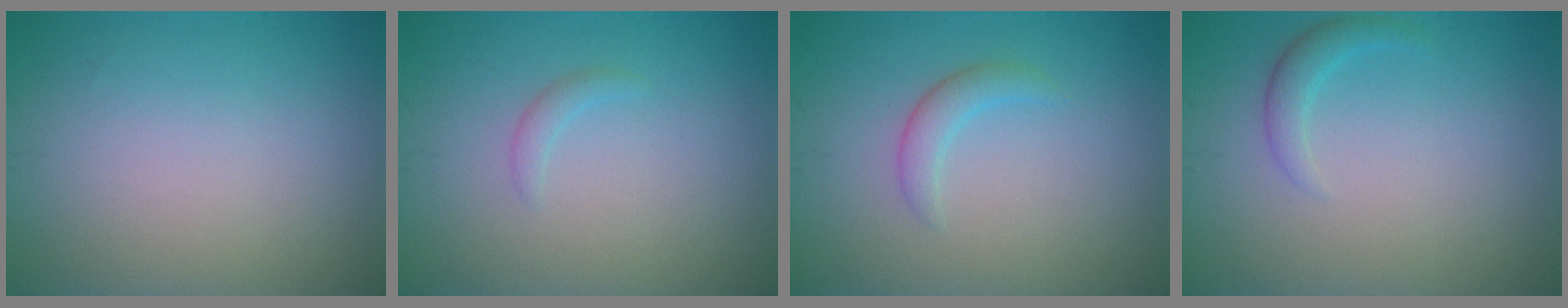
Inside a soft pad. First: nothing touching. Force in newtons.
{"total": 0.9, "press": 0.9, "slide": 0.2}
{"total": 1.7, "press": 1.7, "slide": 0.2}
{"total": 1.5, "press": 1.5, "slide": 0.2}